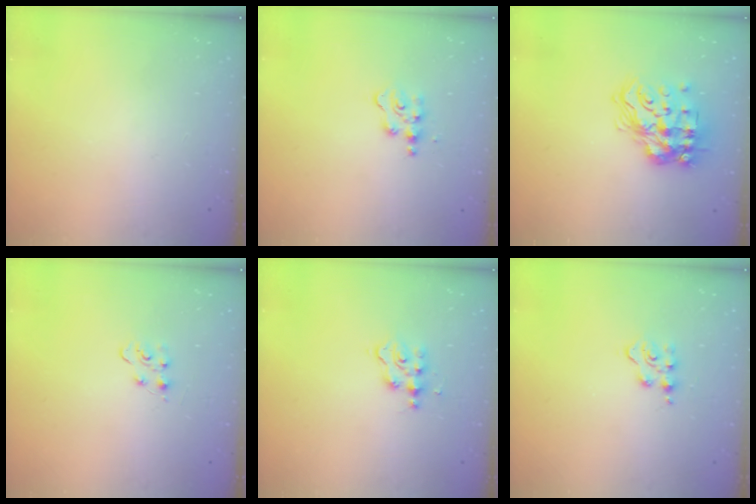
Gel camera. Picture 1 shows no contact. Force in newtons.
{"total": 3.9, "press": 3.8, "slide": 0.6}
{"total": 17.4, "press": 17.4, "slide": 1.5}
{"total": 5.2, "press": 5.2, "slide": 0.6}
{"total": 3.5, "press": 3.5, "slide": 0.1}
{"total": 3.3, "press": 3.3, "slide": 0.6}